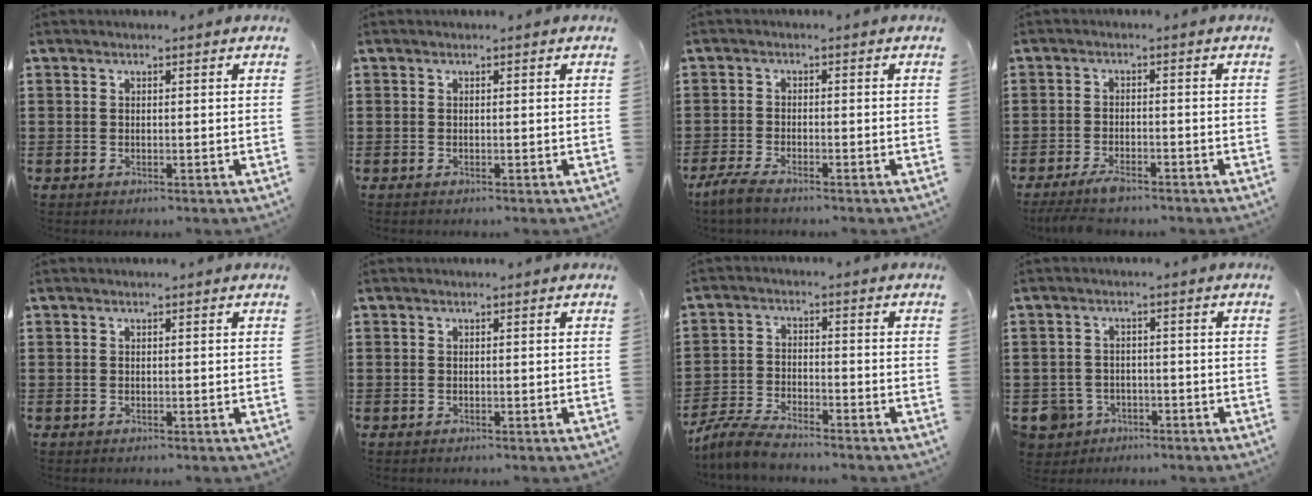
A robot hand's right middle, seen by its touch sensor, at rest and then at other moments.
{"total": 0.0}
{"total": 2.8, "force": [-2.3, 0.4, 1.5], "torque": [-0.041, 0.000, -0.050]}
{"total": 3.1, "force": [-2.7, 0.7, 1.4], "torque": [-0.039, -0.002, -0.057]}
{"total": 0.0}
{"total": 0.0}
{"total": 5.2, "force": [-4.9, 0.6, 1.7], "torque": [-0.048, -0.002, -0.101]}
{"total": 3.3, "force": [-2.4, 2.2, 0.9], "torque": [-0.052, -0.009, -0.056]}